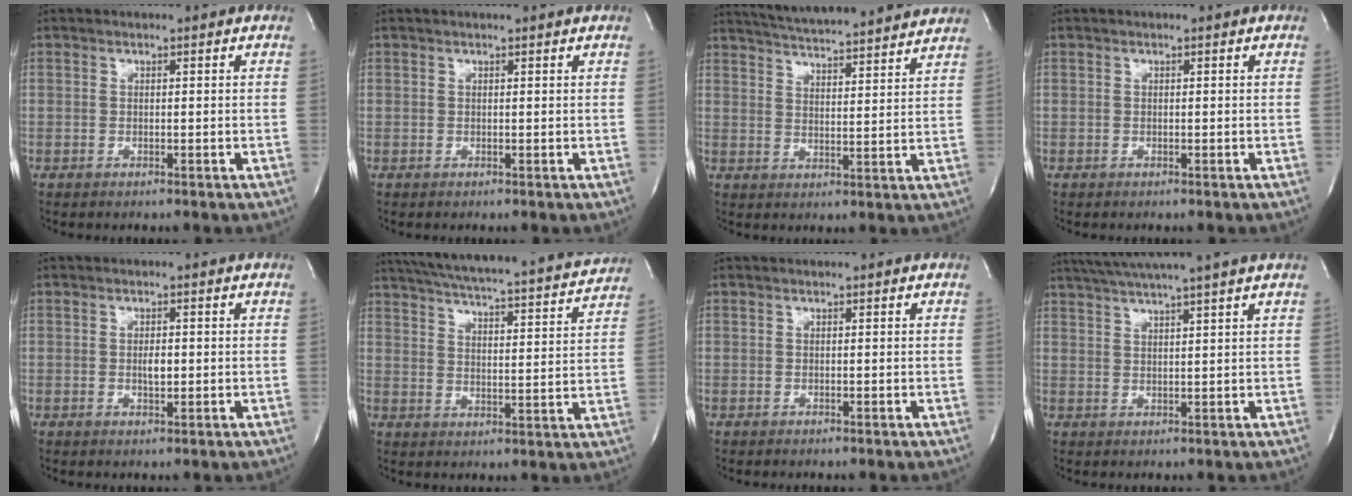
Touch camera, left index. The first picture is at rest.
{"total": 1.9, "force": [1.8, -0.1, 0.6], "torque": [-0.011, 0.010, 0.020]}
{"total": 19.8, "force": [18.3, 1.3, 7.3], "torque": [-0.125, 0.008, 0.251]}
{"total": 0.0}
{"total": 2.0, "force": [-0.2, 0.8, 1.8], "torque": [-0.039, -0.003, -0.001]}
{"total": 23.1, "force": [21.0, 1.9, 9.4], "torque": [-0.158, -0.019, 0.277]}
{"total": 0.0}
{"total": 10.5, "force": [8.9, -1.9, 5.3], "torque": [-0.092, 0.015, 0.128]}